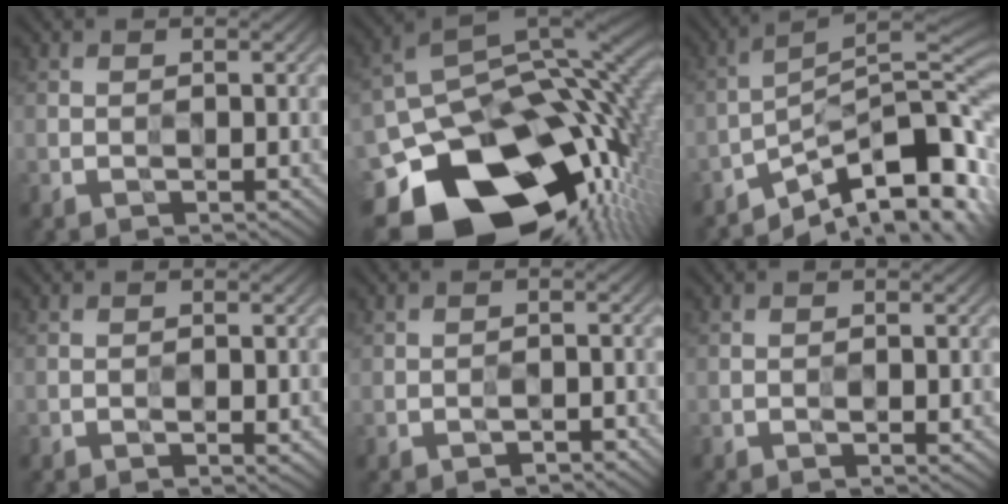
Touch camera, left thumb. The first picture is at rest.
{"total": 21.4, "force": [-8.8, 14.0, 13.6], "torque": [-0.244, -0.037, -0.124]}
{"total": 10.7, "force": [-6.8, 3.1, 7.6], "torque": [-0.114, -0.002, -0.121]}
{"total": 0.9, "force": [-0.1, 0.4, 0.8], "torque": [-0.010, -0.001, -0.002]}
{"total": 1.1, "force": [-0.8, 0.6, 0.5], "torque": [-0.005, 0.002, -0.014]}
{"total": 0.7, "force": [-0.1, 0.3, 0.6], "torque": [-0.008, -0.001, -0.001]}